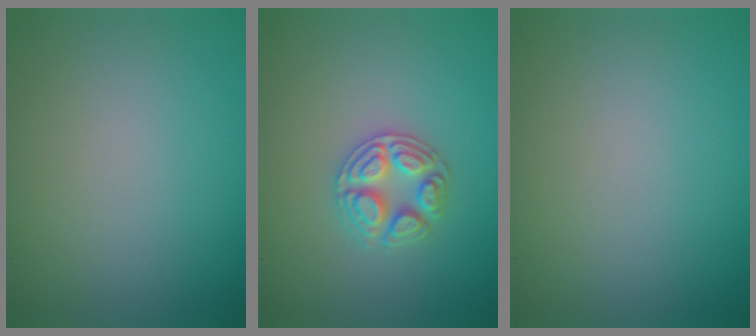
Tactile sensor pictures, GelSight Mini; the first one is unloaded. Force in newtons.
{"total": 3.0, "press": 2.9, "slide": 0.4}
{"total": 0.0}